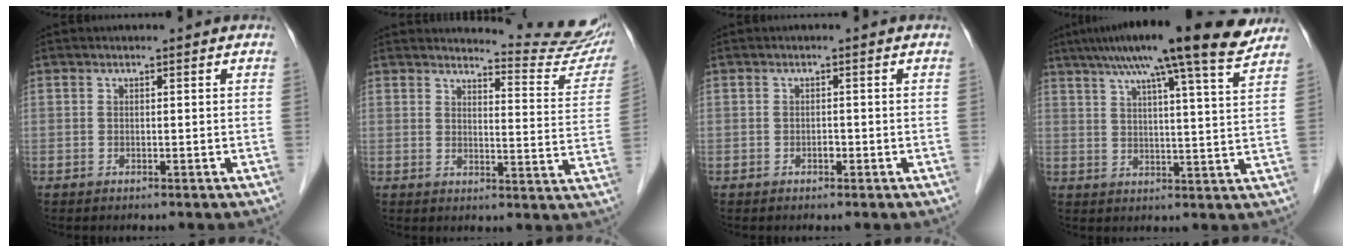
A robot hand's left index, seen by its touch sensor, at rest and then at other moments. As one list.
[{"total": 12.6, "force": [12.4, 0.5, 2.0], "torque": [-0.013, -0.083, 0.126]}, {"total": 0.7, "force": [-0.4, 0.3, 0.4], "torque": [-0.008, 0.002, -0.006]}, {"total": 17.9, "force": [13.9, 0.0, 11.2], "torque": [-0.178, 0.028, 0.186]}]